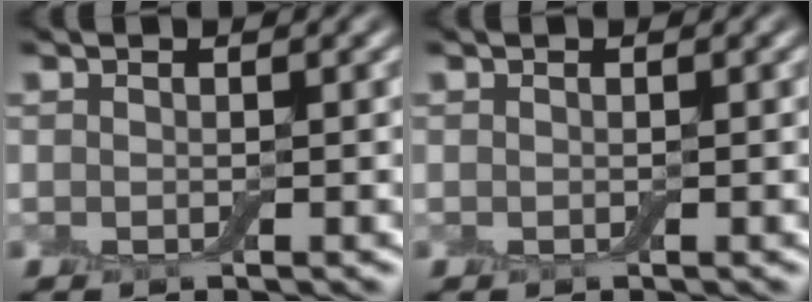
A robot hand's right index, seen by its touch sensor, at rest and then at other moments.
{"total": 0.0}